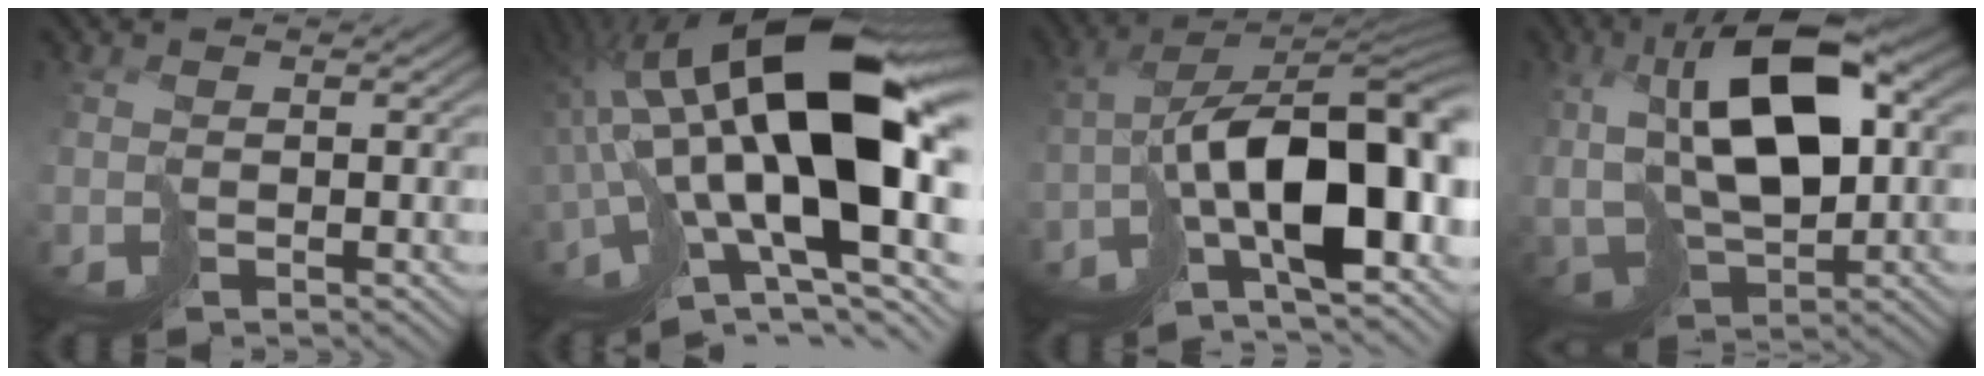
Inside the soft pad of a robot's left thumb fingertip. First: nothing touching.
{"total": 19.7, "force": [0.2, 8.7, 17.6], "torque": [-0.320, 0.018, -0.001]}
{"total": 14.5, "force": [-4.8, 6.0, 12.3], "torque": [-0.185, -0.004, -0.077]}
{"total": 14.6, "force": [4.0, 7.0, 12.1], "torque": [-0.242, 0.008, 0.084]}